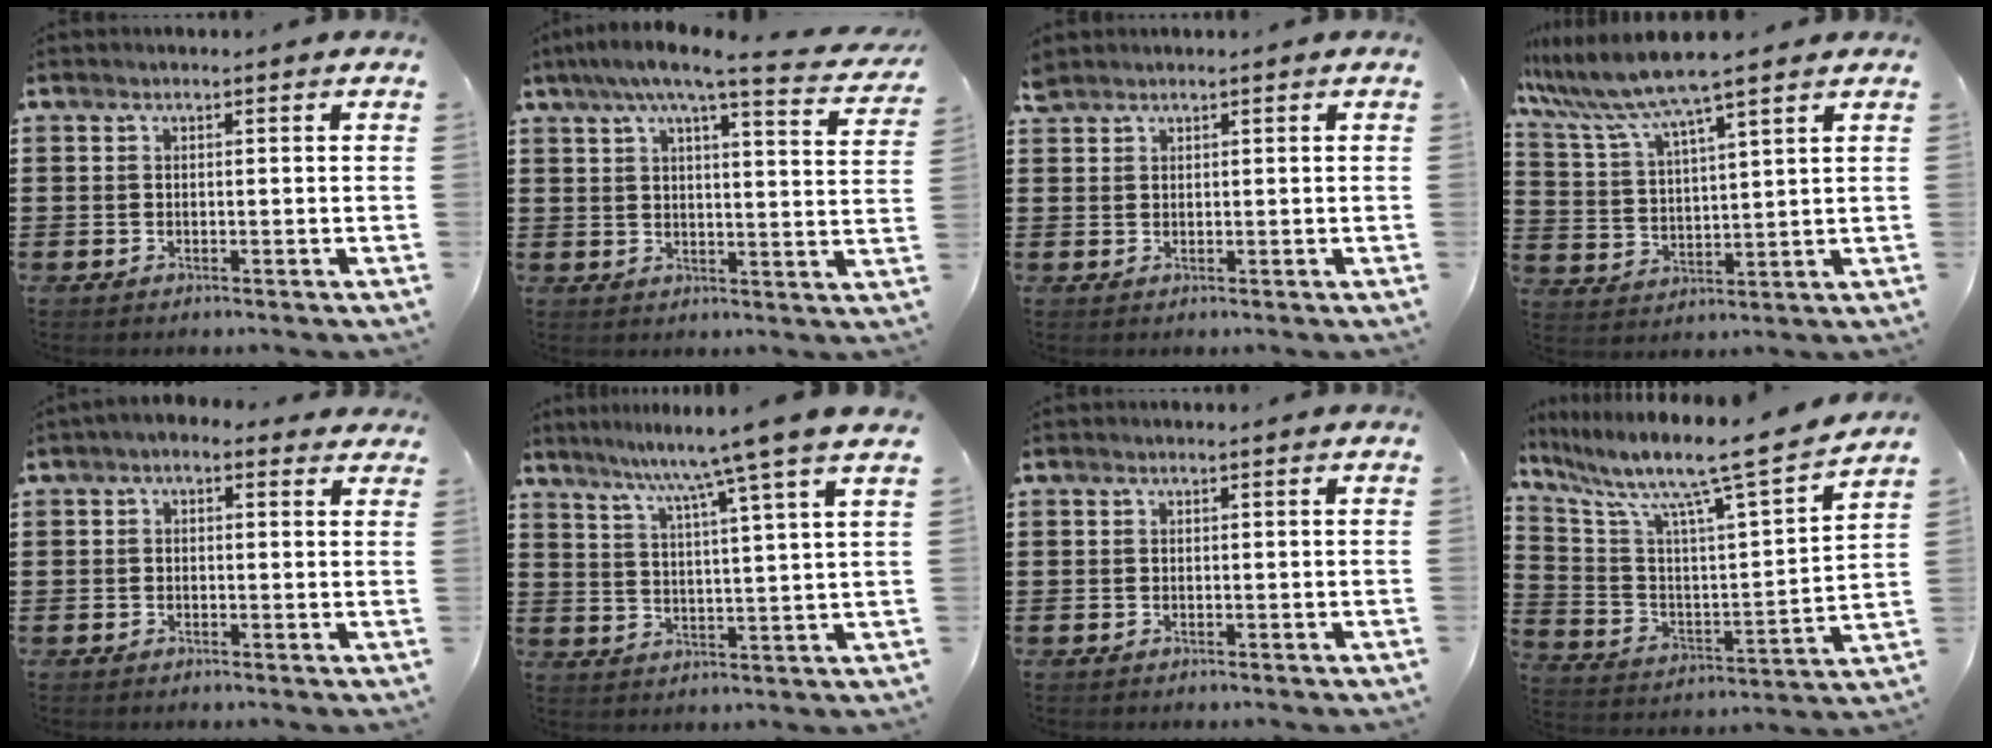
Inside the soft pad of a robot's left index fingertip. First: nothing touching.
{"total": 7.2, "force": [5.5, 0.3, 4.6], "torque": [-0.099, -0.025, 0.090]}
{"total": 1.6, "force": [1.5, 0.4, 0.4], "torque": [-0.010, 0.000, 0.029]}
{"total": 7.7, "force": [6.6, -0.4, 3.9], "torque": [-0.102, -0.036, 0.113]}
{"total": 1.5, "force": [0.1, 1.3, 0.8], "torque": [-0.019, 0.009, -0.001]}
{"total": 7.8, "force": [6.4, -1.9, 4.1], "torque": [-0.093, -0.039, 0.100]}
{"total": 0.0}
{"total": 10.3, "force": [8.3, 0.2, 6.2], "torque": [-0.146, -0.067, 0.124]}